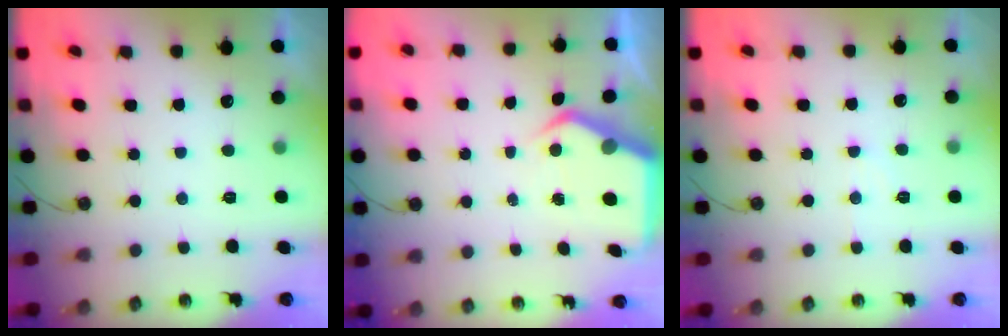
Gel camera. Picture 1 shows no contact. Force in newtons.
{"total": 4.8, "press": 4.8, "slide": 0.3}
{"total": 5.3, "press": 5.3, "slide": 0.7}